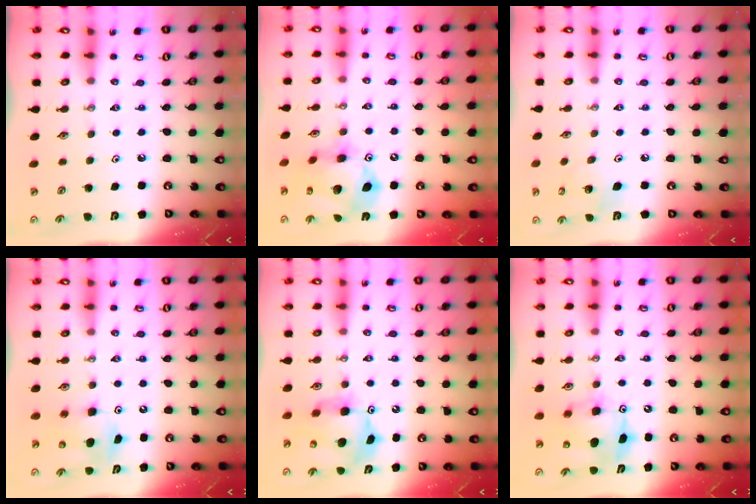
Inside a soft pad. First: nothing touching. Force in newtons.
{"total": 15.2, "press": 15.1, "slide": 1.5}
{"total": 7.2, "press": 7.1, "slide": 1.1}
{"total": 8.1, "press": 8.0, "slide": 0.8}
{"total": 10.2, "press": 10.2, "slide": 1.1}
{"total": 8.3, "press": 8.1, "slide": 1.9}